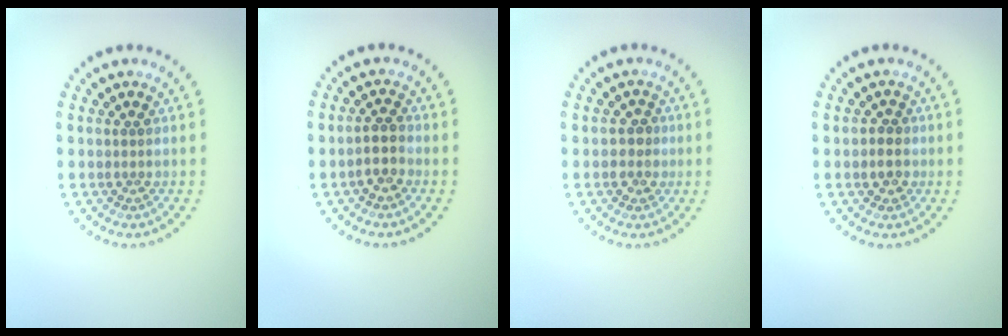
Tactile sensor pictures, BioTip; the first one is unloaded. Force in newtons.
{"total": 2.1, "press": 1.9, "slide": 0.9}
{"total": 1.6, "press": 1.5, "slide": 0.5}
{"total": 1.3, "press": 1.2, "slide": 0.5}